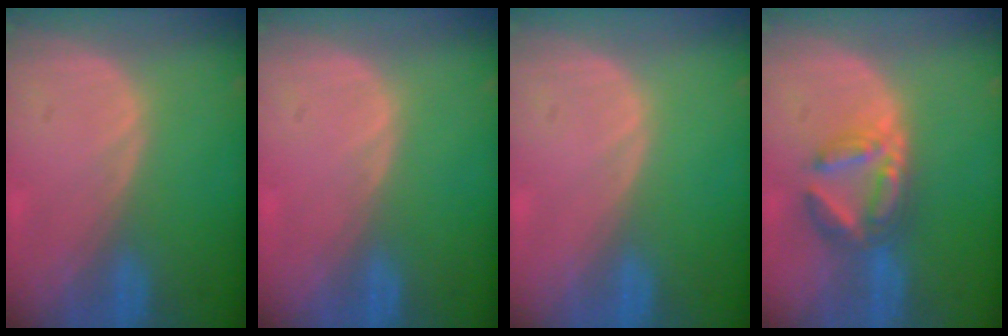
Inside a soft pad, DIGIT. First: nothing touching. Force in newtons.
{"total": 0.5, "press": 0.0, "slide": 0.5}
{"total": 0.0}
{"total": 6.5, "press": 5.9, "slide": 2.9}